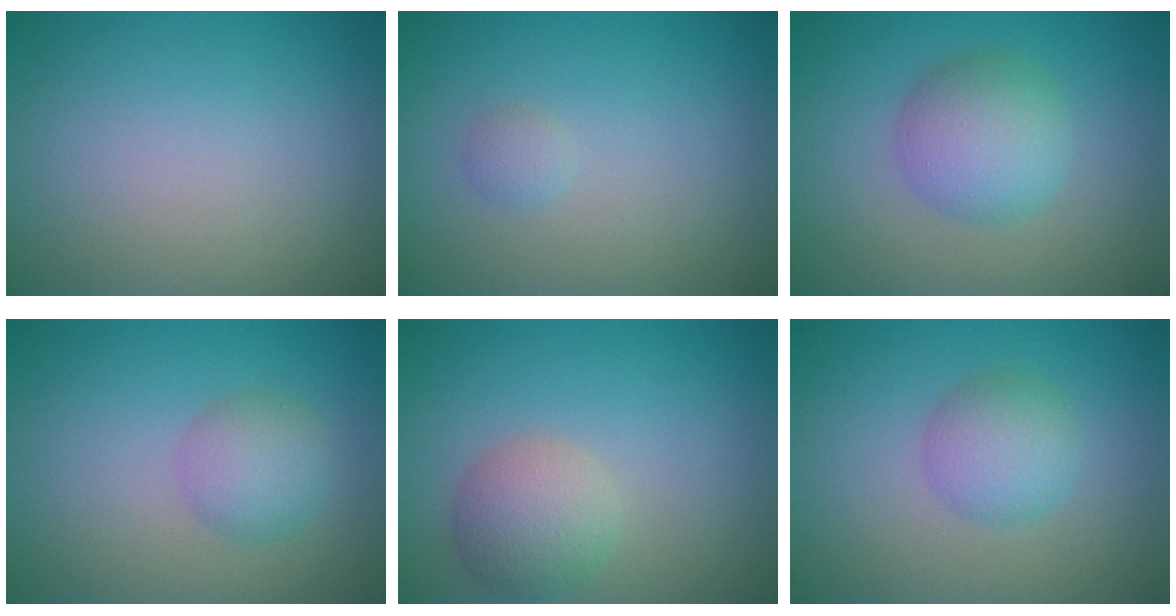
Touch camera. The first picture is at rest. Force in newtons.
{"total": 0.9, "press": 0.9, "slide": 0.0}
{"total": 4.7, "press": 4.7, "slide": 0.1}
{"total": 2.9, "press": 2.9, "slide": 0.1}
{"total": 3.8, "press": 3.8, "slide": 0.2}
{"total": 3.2, "press": 3.2, "slide": 0.1}